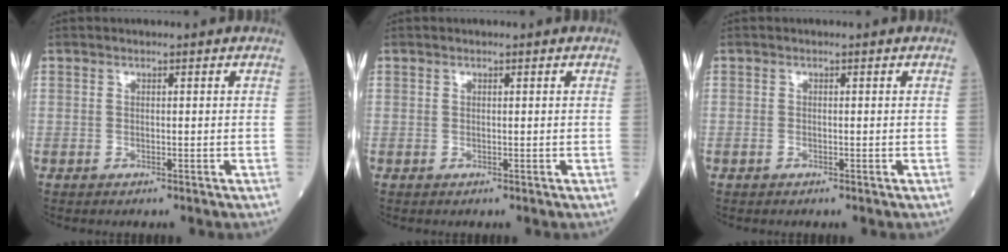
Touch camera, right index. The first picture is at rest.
{"total": 0.0}
{"total": 0.0}